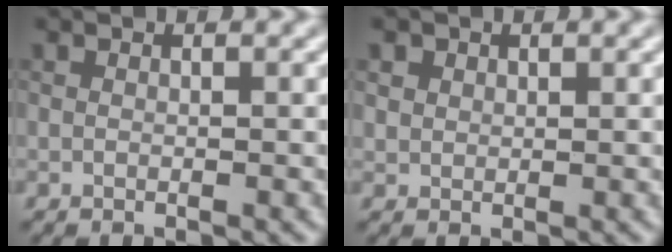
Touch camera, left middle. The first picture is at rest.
{"total": 0.8, "force": [0.5, 0.6, -0.2], "torque": [-0.005, -0.002, 0.026]}